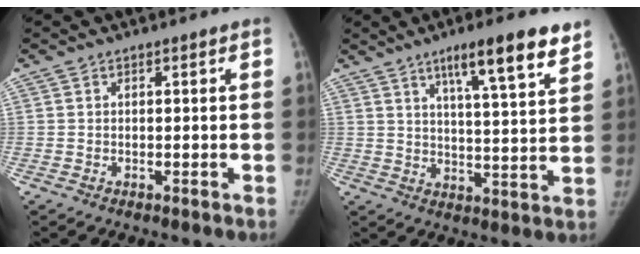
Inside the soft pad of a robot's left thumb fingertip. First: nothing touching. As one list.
[{"total": 12.8, "force": [8.3, 2.1, 9.5], "torque": [-0.126, -0.037, 0.125]}]